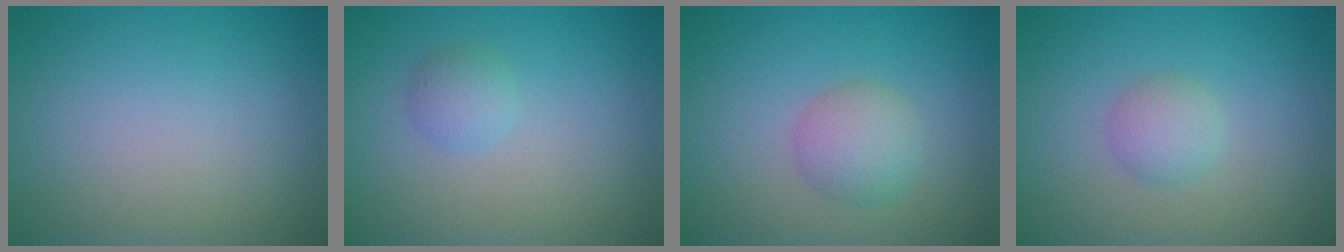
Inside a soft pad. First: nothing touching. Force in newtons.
{"total": 1.5, "press": 1.5, "slide": 0.0}
{"total": 2.8, "press": 2.8, "slide": 0.1}
{"total": 1.9, "press": 1.9, "slide": 0.1}